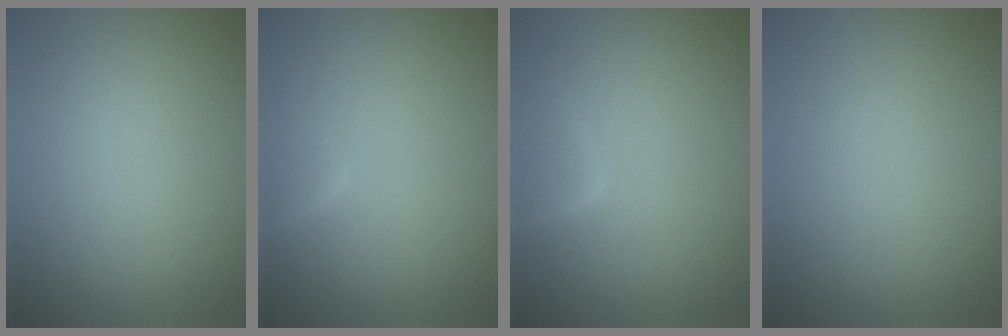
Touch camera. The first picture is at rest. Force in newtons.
{"total": 2.1, "press": 2.1, "slide": 0.2}
{"total": 2.9, "press": 2.9, "slide": 0.3}
{"total": 0.0}